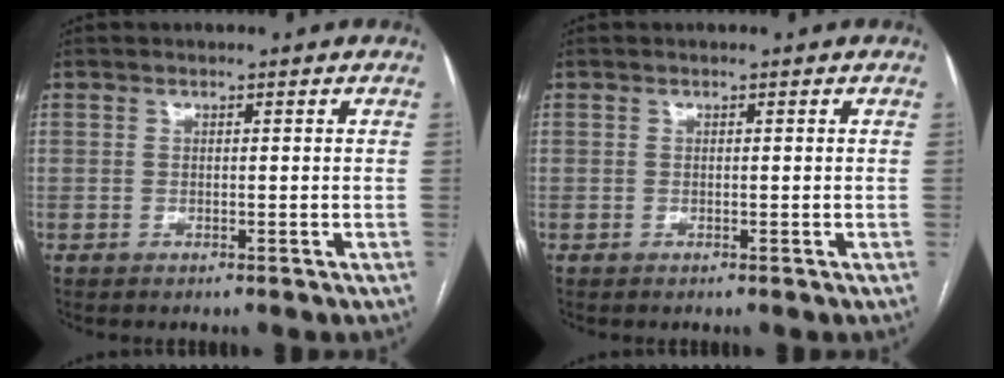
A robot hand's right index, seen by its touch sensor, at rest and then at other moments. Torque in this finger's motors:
{"motor_torque": [0.00, 0.00, 0.00, 0.00]}